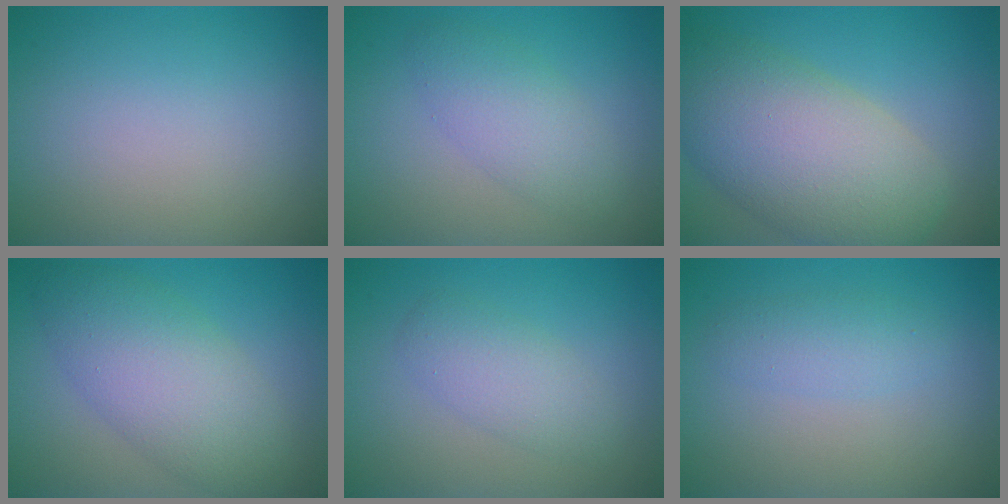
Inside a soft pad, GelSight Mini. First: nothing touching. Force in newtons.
{"total": 3.2, "press": 3.2, "slide": 0.1}
{"total": 10.1, "press": 10.0, "slide": 0.7}
{"total": 6.6, "press": 6.6, "slide": 0.1}
{"total": 2.9, "press": 2.9, "slide": 0.0}
{"total": 1.0, "press": 1.0, "slide": 0.0}